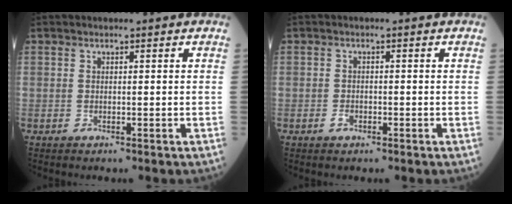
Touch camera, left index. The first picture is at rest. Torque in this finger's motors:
{"motor_torque": [0.06, 0.12, -0.01, 0.00]}